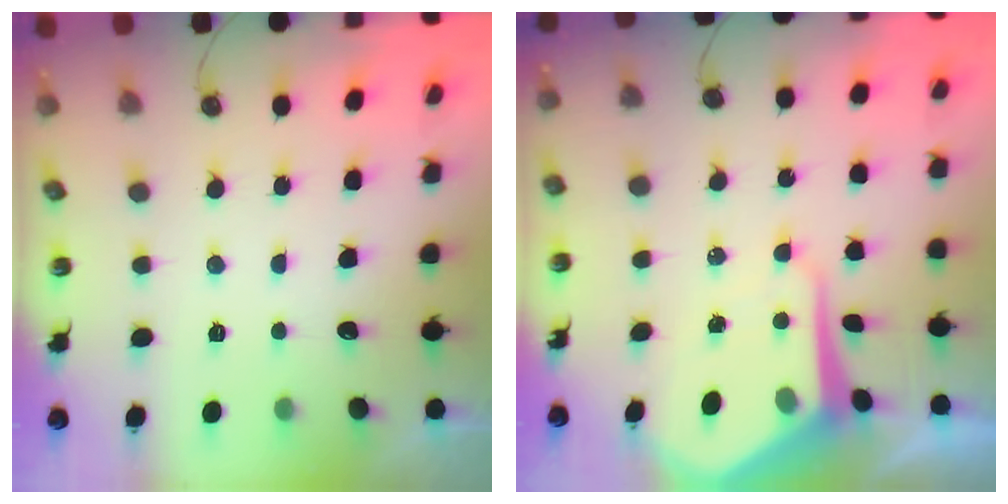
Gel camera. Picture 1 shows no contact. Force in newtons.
{"total": 8.9, "press": 8.9, "slide": 0.7}